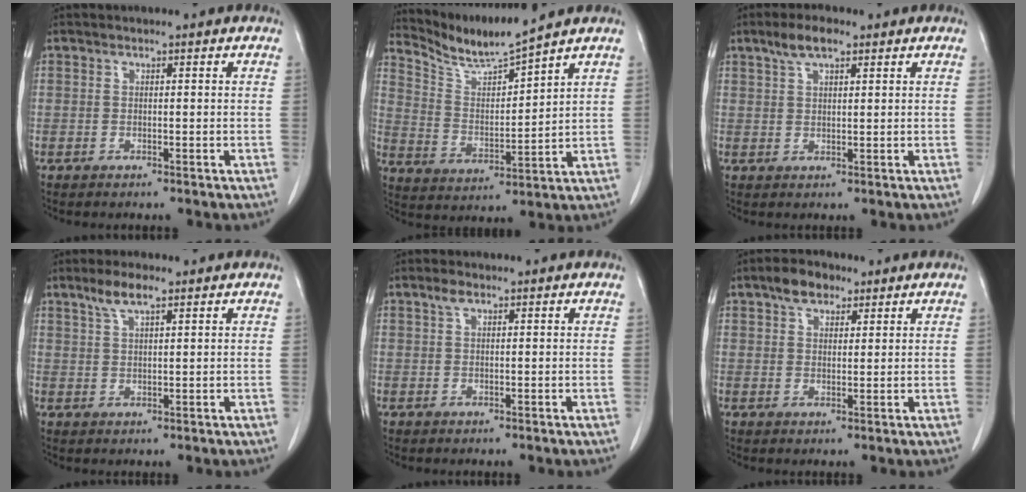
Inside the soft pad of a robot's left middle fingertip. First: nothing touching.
{"total": 7.9, "force": [7.6, -1.7, 1.5], "torque": [-0.041, -0.014, 0.161]}
{"total": 4.3, "force": [2.8, 1.4, 3.0], "torque": [-0.063, 0.011, 0.055]}
{"total": 3.9, "force": [2.7, 0.7, 2.8], "torque": [-0.062, 0.006, 0.055]}
{"total": 1.4, "force": [0.9, 0.6, 0.9], "torque": [-0.020, 0.009, 0.017]}
{"total": 4.6, "force": [3.0, 2.6, 2.4], "torque": [-0.043, 0.013, 0.054]}